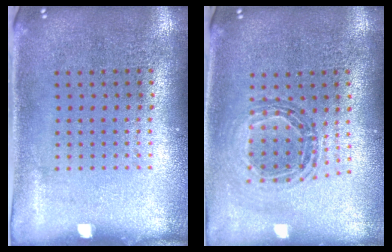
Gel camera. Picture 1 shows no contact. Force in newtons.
{"total": 0.8, "press": 0.8, "slide": 0.1}